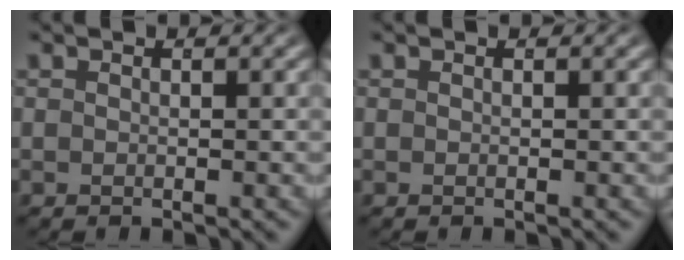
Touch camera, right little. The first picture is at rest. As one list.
[{"total": 0.0}]